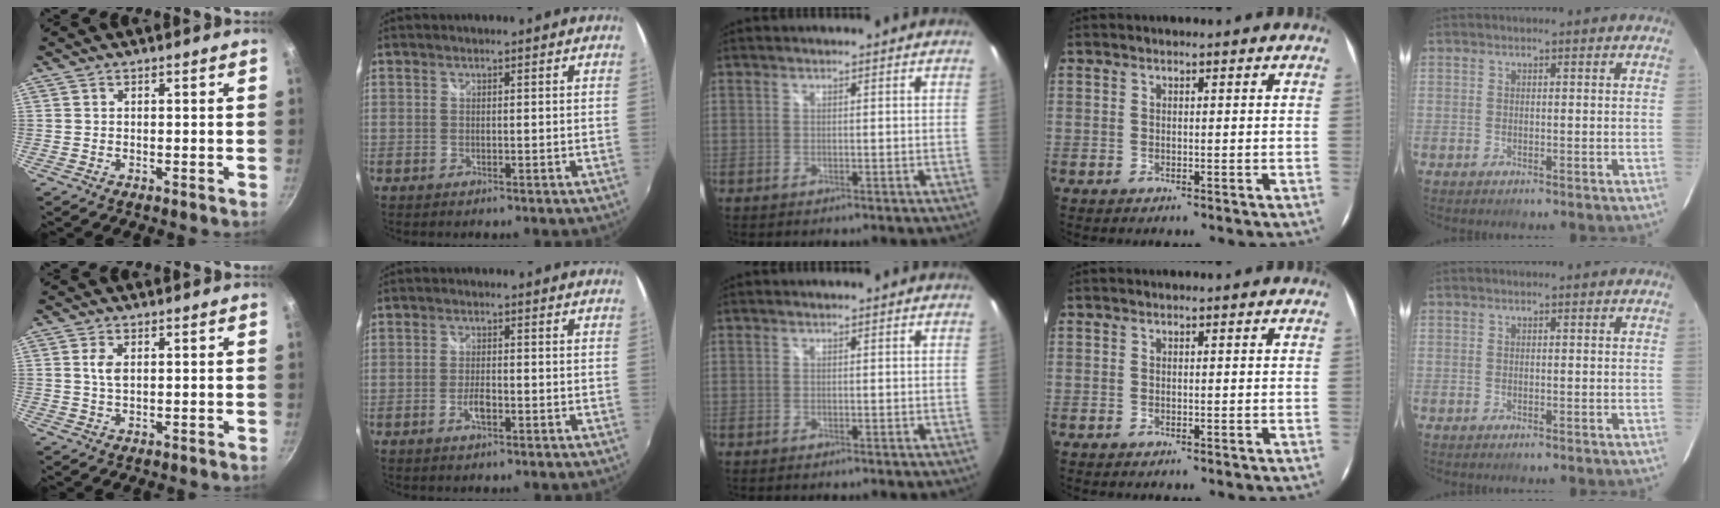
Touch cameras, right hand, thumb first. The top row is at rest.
{"thumb": {"total": 2.8, "force": [0.6, 1.5, 2.3], "torque": [-0.043, -0.001, 0.013]}, "index": {"total": 2.9, "force": [-1.3, 1.1, 2.3], "torque": [-0.050, -0.002, -0.025]}}